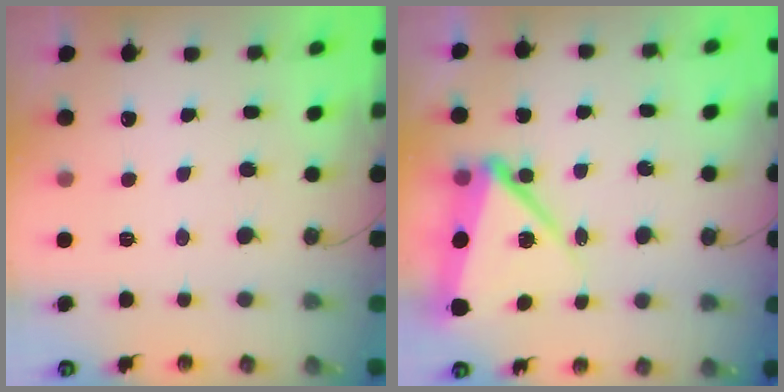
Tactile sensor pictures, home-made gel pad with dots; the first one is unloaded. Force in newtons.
{"total": 11.1, "press": 11.0, "slide": 1.5}